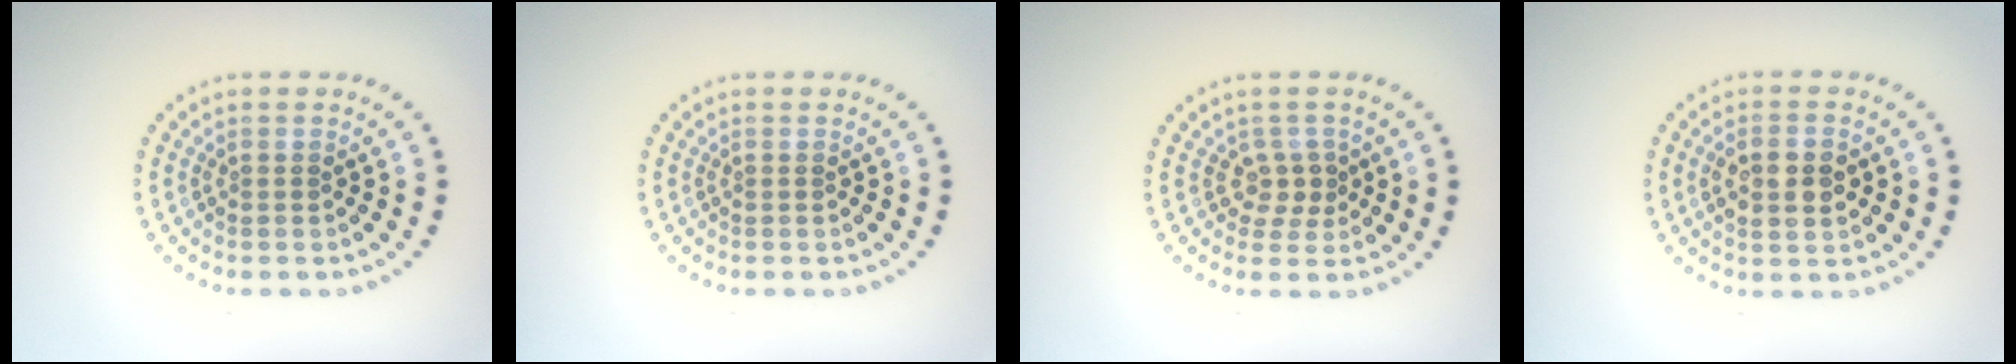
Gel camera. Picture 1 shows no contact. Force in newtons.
{"total": 0.0}
{"total": 1.7, "press": 1.5, "slide": 0.9}
{"total": 2.9, "press": 2.9, "slide": 0.4}